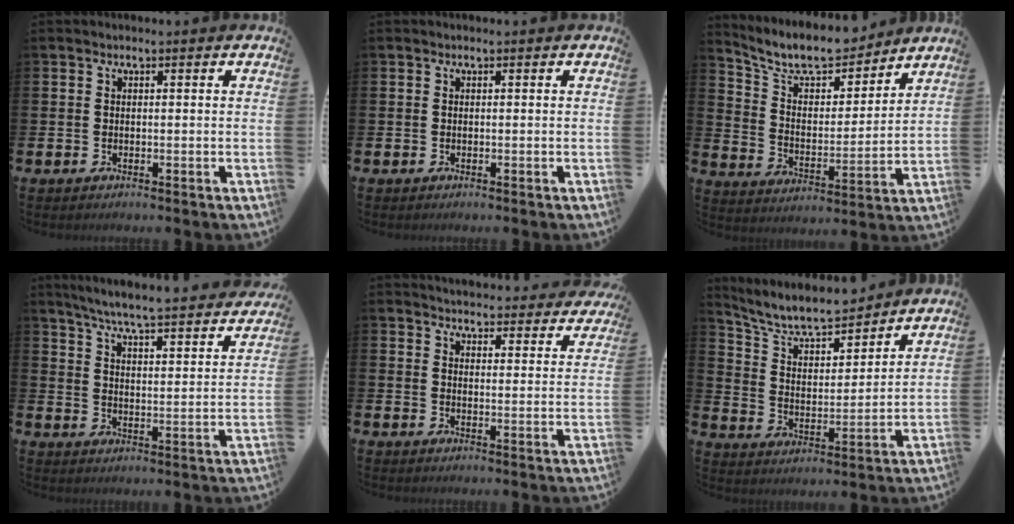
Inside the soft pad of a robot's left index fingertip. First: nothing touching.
{"total": 0.0}
{"total": 9.4, "force": [8.6, 2.7, 2.4], "torque": [-0.081, -0.065, 0.153]}
{"total": 6.5, "force": [6.2, -0.1, 2.1], "torque": [-0.064, -0.050, 0.103]}
{"total": 4.6, "force": [4.6, 0.7, 0.2], "torque": [-0.015, -0.036, 0.080]}
{"total": 7.8, "force": [7.2, 1.8, 2.4], "torque": [-0.087, -0.049, 0.125]}